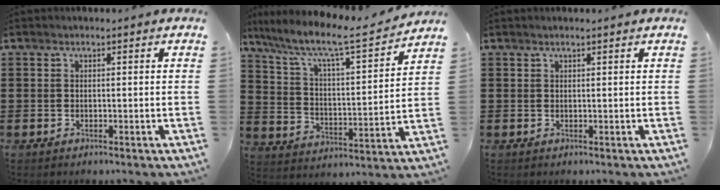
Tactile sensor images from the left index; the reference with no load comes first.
{"total": 7.8, "force": [6.3, 0.7, 4.4], "torque": [-0.114, -0.048, 0.097]}
{"total": 0.6, "force": [0.4, 0.0, 0.5], "torque": [-0.009, 0.000, 0.007]}